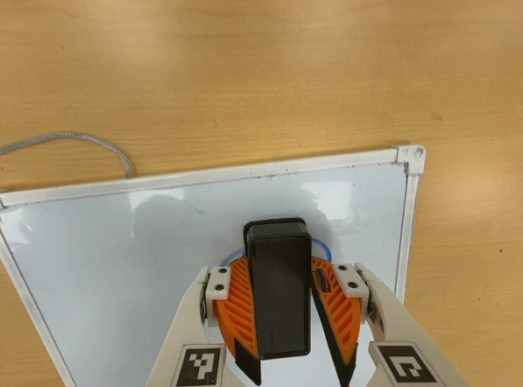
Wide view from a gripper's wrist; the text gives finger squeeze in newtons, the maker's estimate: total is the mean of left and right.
{"total": 13.8, "left": 14.6, "right": 13.1}